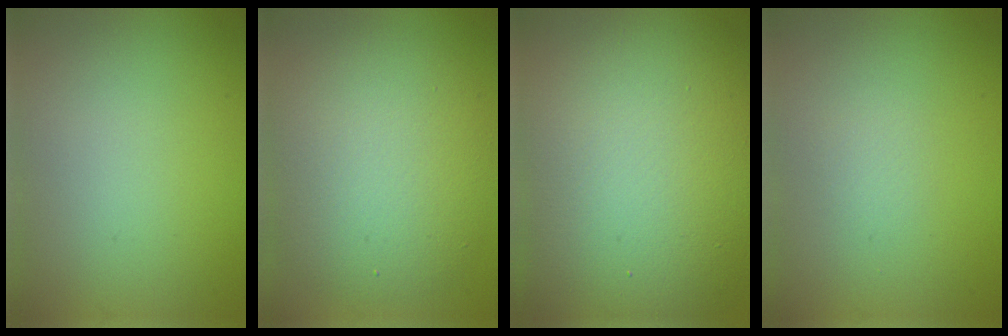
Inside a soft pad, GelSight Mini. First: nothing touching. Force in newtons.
{"total": 7.3, "press": 7.3, "slide": 0.4}
{"total": 18.0, "press": 18.0, "slide": 1.1}
{"total": 0.5, "press": 0.5, "slide": 0.1}